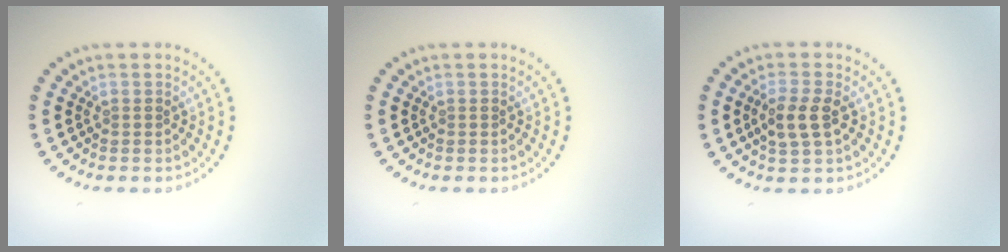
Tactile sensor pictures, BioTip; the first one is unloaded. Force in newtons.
{"total": 0.0}
{"total": 2.9, "press": 2.8, "slide": 0.9}